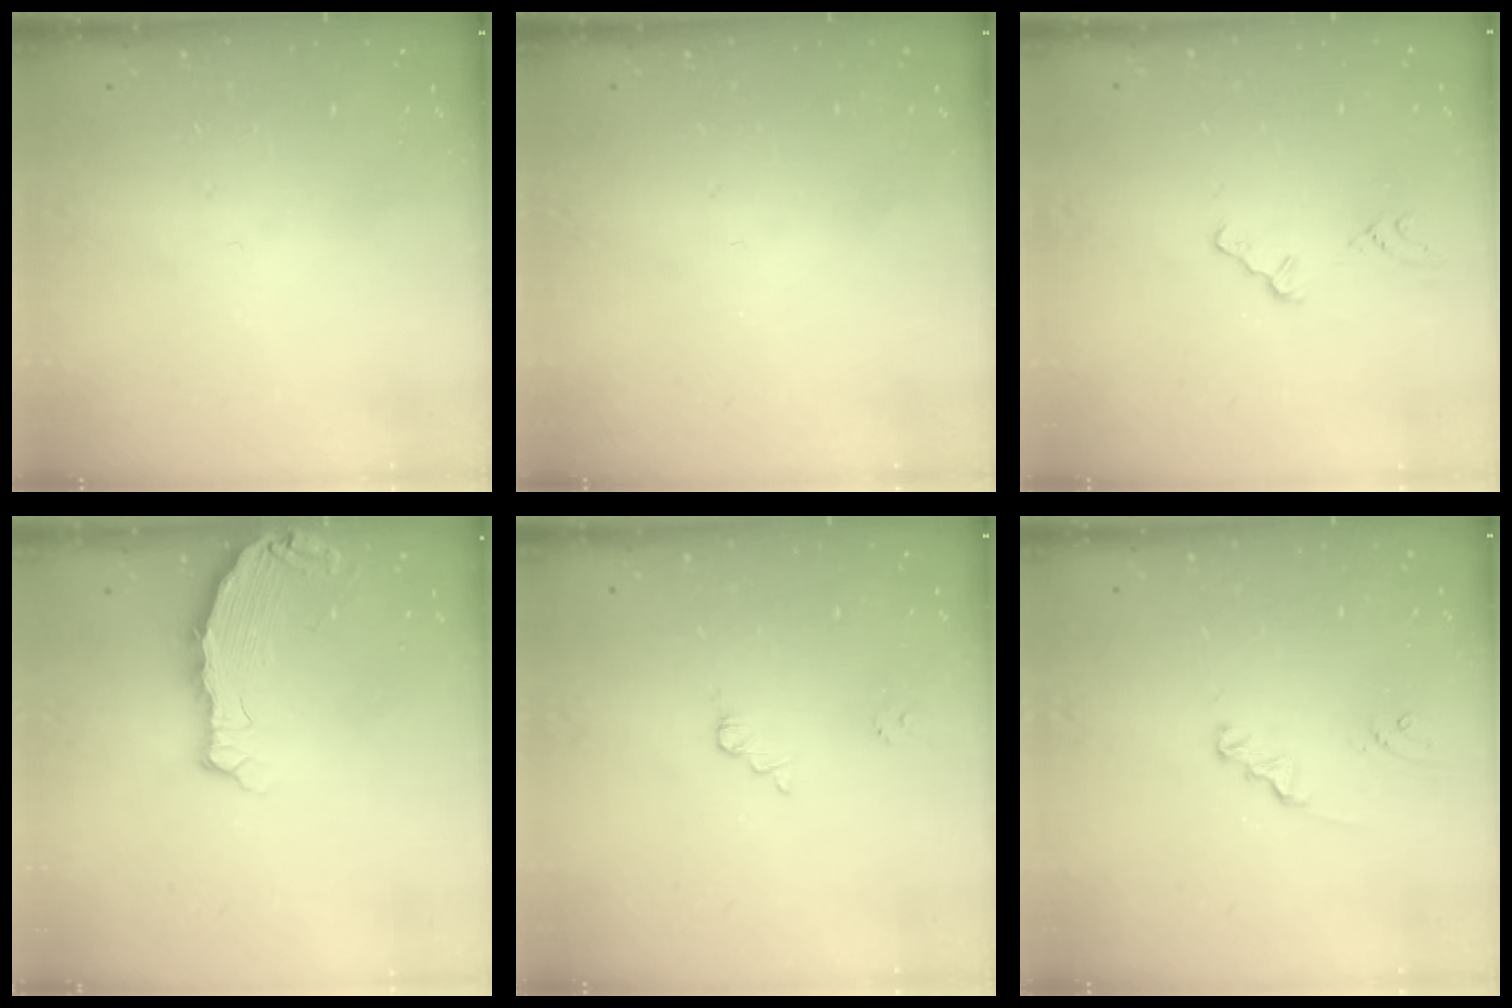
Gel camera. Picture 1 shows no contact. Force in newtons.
{"total": 0.0}
{"total": 1.8, "press": 1.8, "slide": 0.3}
{"total": 6.5, "press": 5.3, "slide": 3.8}
{"total": 1.5, "press": 1.5, "slide": 0.1}
{"total": 1.7, "press": 1.7, "slide": 0.2}